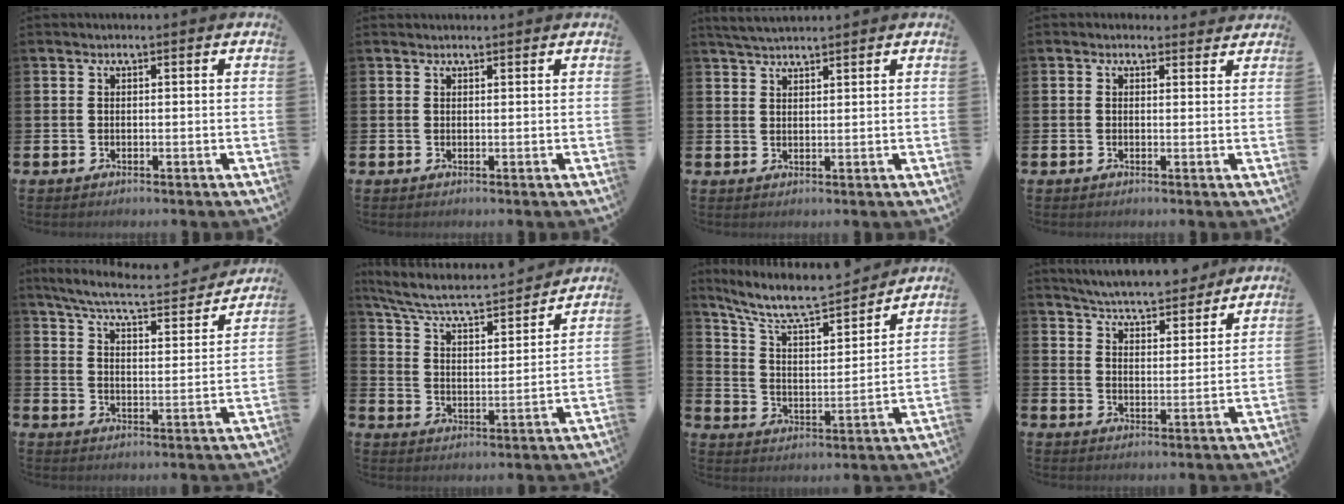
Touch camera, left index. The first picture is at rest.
{"total": 0.7, "force": [0.7, 0.1, 0.0], "torque": [0.007, -0.002, 0.012]}
{"total": 3.2, "force": [3.0, 0.4, 0.9], "torque": [-0.023, -0.007, 0.057]}
{"total": 1.0, "force": [0.8, 0.6, 0.2], "torque": [0.005, 0.002, 0.011]}
{"total": 6.6, "force": [6.0, 0.6, 2.7], "torque": [-0.081, -0.040, 0.100]}
{"total": 6.8, "force": [6.1, 1.4, 2.7], "torque": [-0.088, -0.044, 0.099]}
{"total": 8.9, "force": [8.2, 1.6, 3.2], "torque": [-0.105, -0.054, 0.140]}
{"total": 6.0, "force": [5.9, 0.7, 0.9], "torque": [-0.037, -0.043, 0.101]}